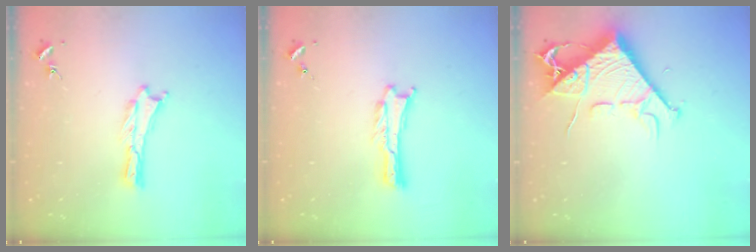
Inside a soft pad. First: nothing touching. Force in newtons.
{"total": 0.0}
{"total": 9.0, "press": 8.9, "slide": 1.1}